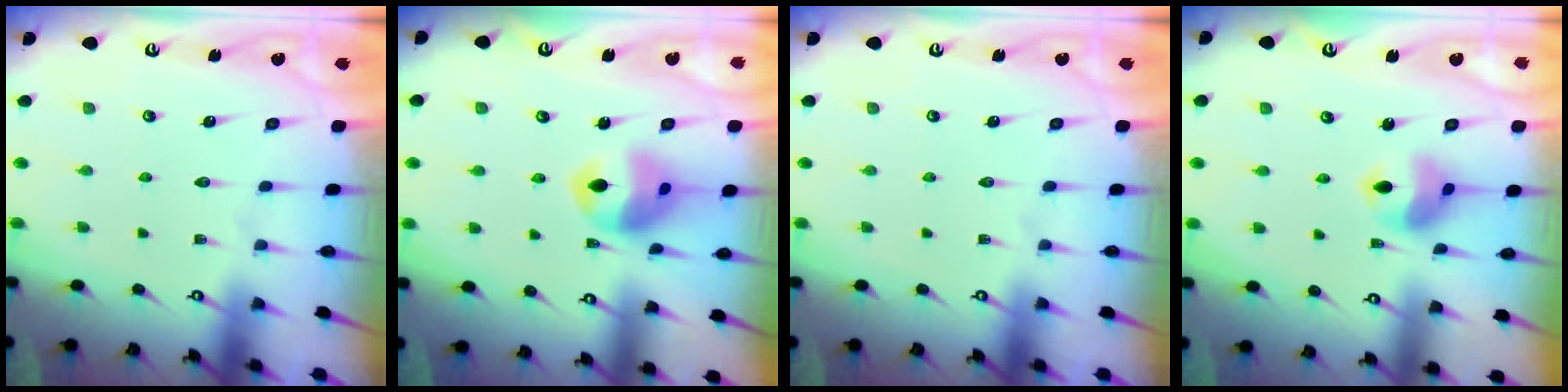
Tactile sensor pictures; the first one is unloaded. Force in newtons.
{"total": 12.3, "press": 12.2, "slide": 1.6}
{"total": 0.0}
{"total": 9.3, "press": 9.2, "slide": 1.1}